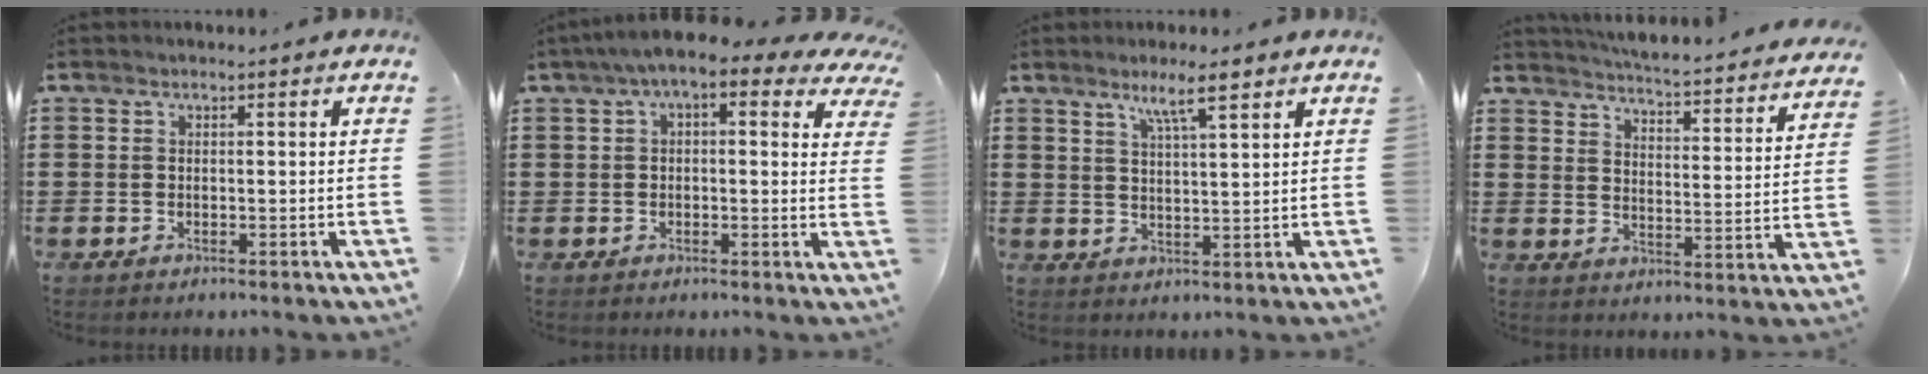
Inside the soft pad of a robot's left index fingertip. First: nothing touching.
{"total": 5.0, "force": [2.6, 1.1, 4.1], "torque": [-0.085, 0.000, 0.041]}
{"total": 5.3, "force": [3.8, 0.2, 3.7], "torque": [-0.073, -0.006, 0.063]}
{"total": 3.9, "force": [3.8, -0.6, 0.6], "torque": [-0.034, -0.039, 0.058]}